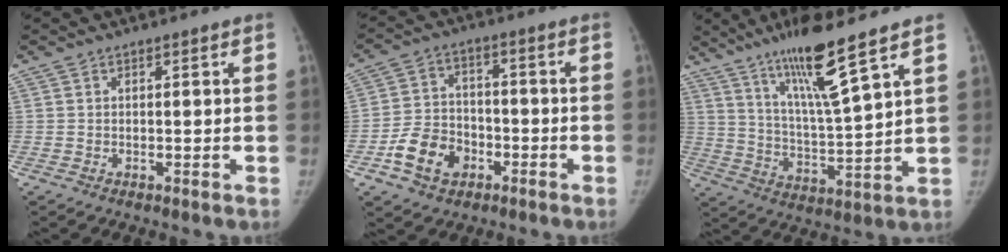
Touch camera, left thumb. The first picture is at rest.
{"total": 10.0, "force": [-4.4, 7.5, 5.0], "torque": [-0.069, 0.023, -0.078]}
{"total": 14.0, "force": [9.2, 0.7, 10.5], "torque": [-0.185, -0.062, 0.173]}